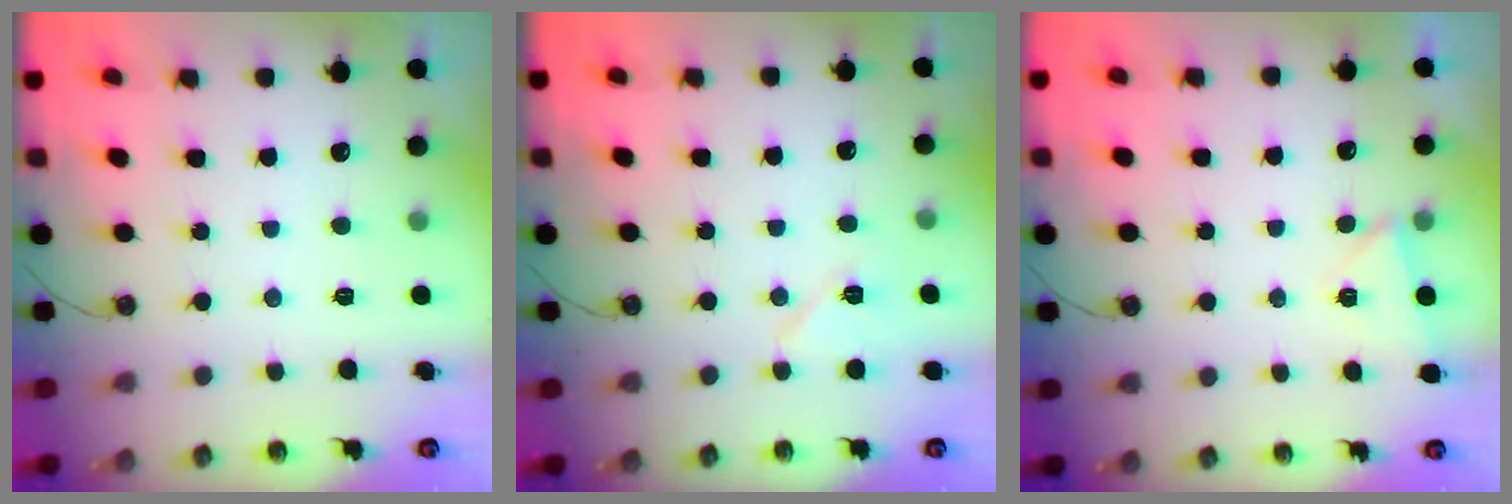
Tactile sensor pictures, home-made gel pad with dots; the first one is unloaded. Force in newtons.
{"total": 6.8, "press": 5.5, "slide": 4.1}
{"total": 3.8, "press": 2.8, "slide": 2.6}